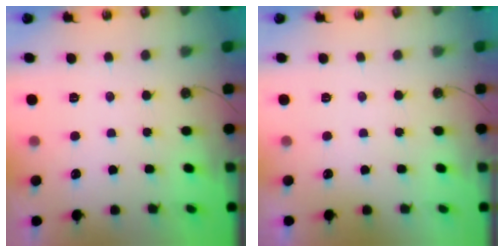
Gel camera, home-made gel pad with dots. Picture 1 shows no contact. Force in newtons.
{"total": 0.0}